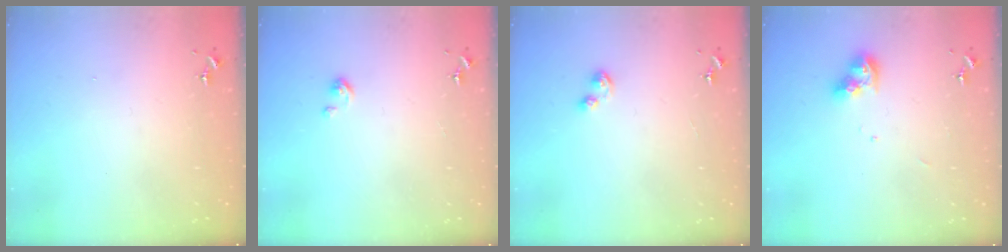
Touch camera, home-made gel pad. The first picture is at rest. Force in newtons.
{"total": 2.6, "press": 2.6, "slide": 0.4}
{"total": 4.5, "press": 4.5, "slide": 0.4}
{"total": 9.7, "press": 9.6, "slide": 0.8}